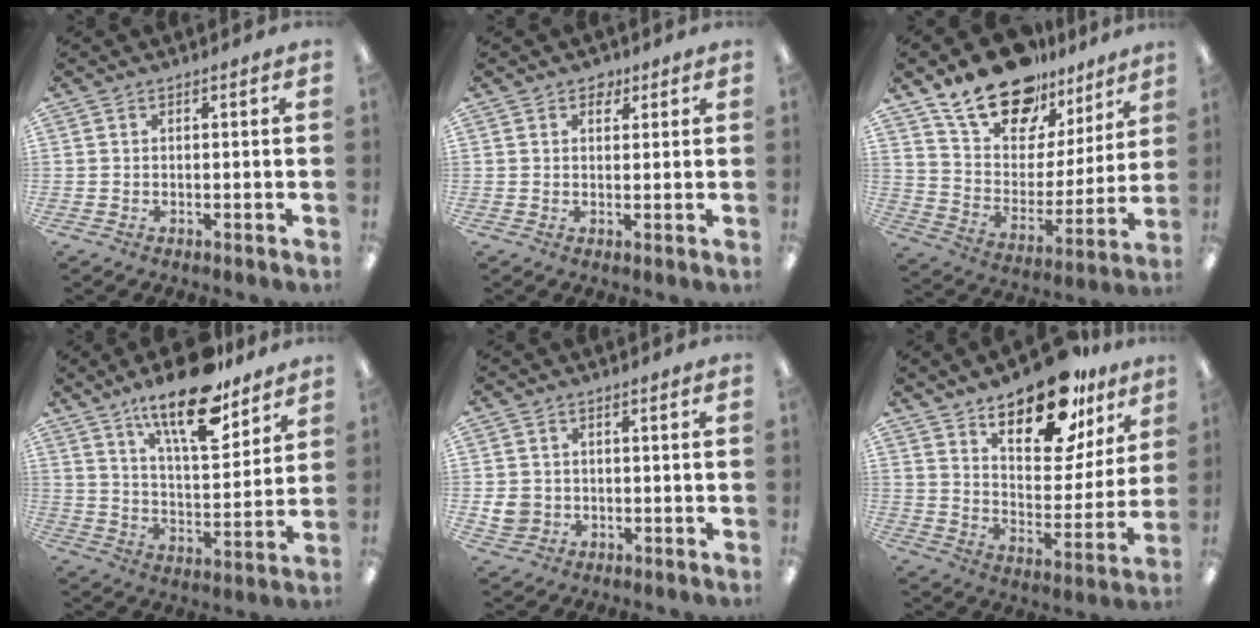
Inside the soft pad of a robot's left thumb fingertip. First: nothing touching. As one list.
[{"total": 2.7, "force": [1.8, 1.8, 0.8], "torque": [-0.002, -0.002, 0.031]}, {"total": 20.0, "force": [15.4, 10.1, 7.8], "torque": [-0.148, -0.101, 0.279]}, {"total": 17.7, "force": [12.7, 6.0, 10.7], "torque": [-0.165, -0.073, 0.210]}, {"total": 4.6, "force": [0.0, 4.3, 1.6], "torque": [-0.021, 0.001, 0.000]}, {"total": 20.0, "force": [14.7, 8.3, 10.8], "torque": [-0.156, -0.094, 0.247]}]